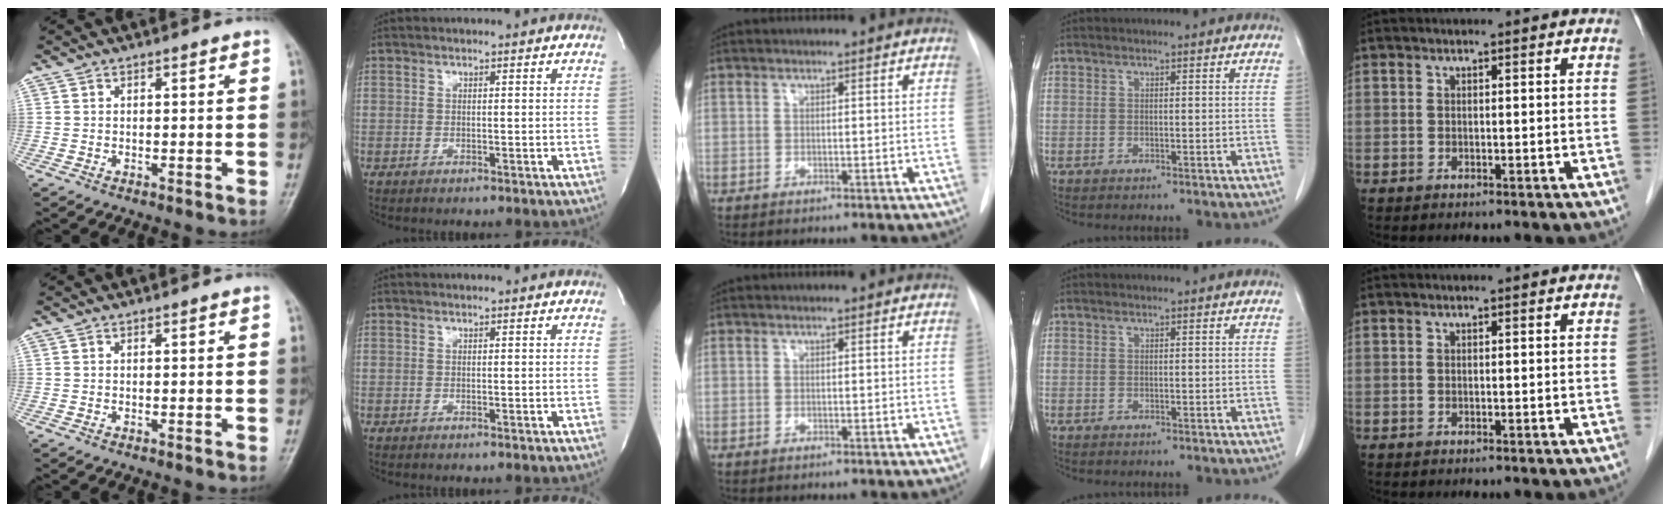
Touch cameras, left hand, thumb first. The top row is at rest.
{}